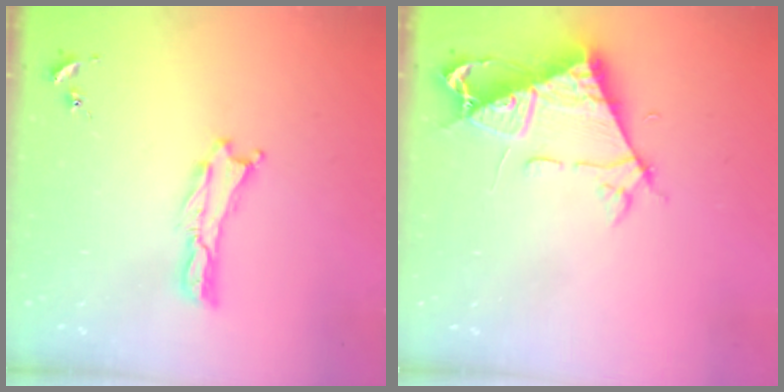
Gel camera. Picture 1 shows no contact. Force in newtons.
{"total": 7.0, "press": 7.0, "slide": 0.8}